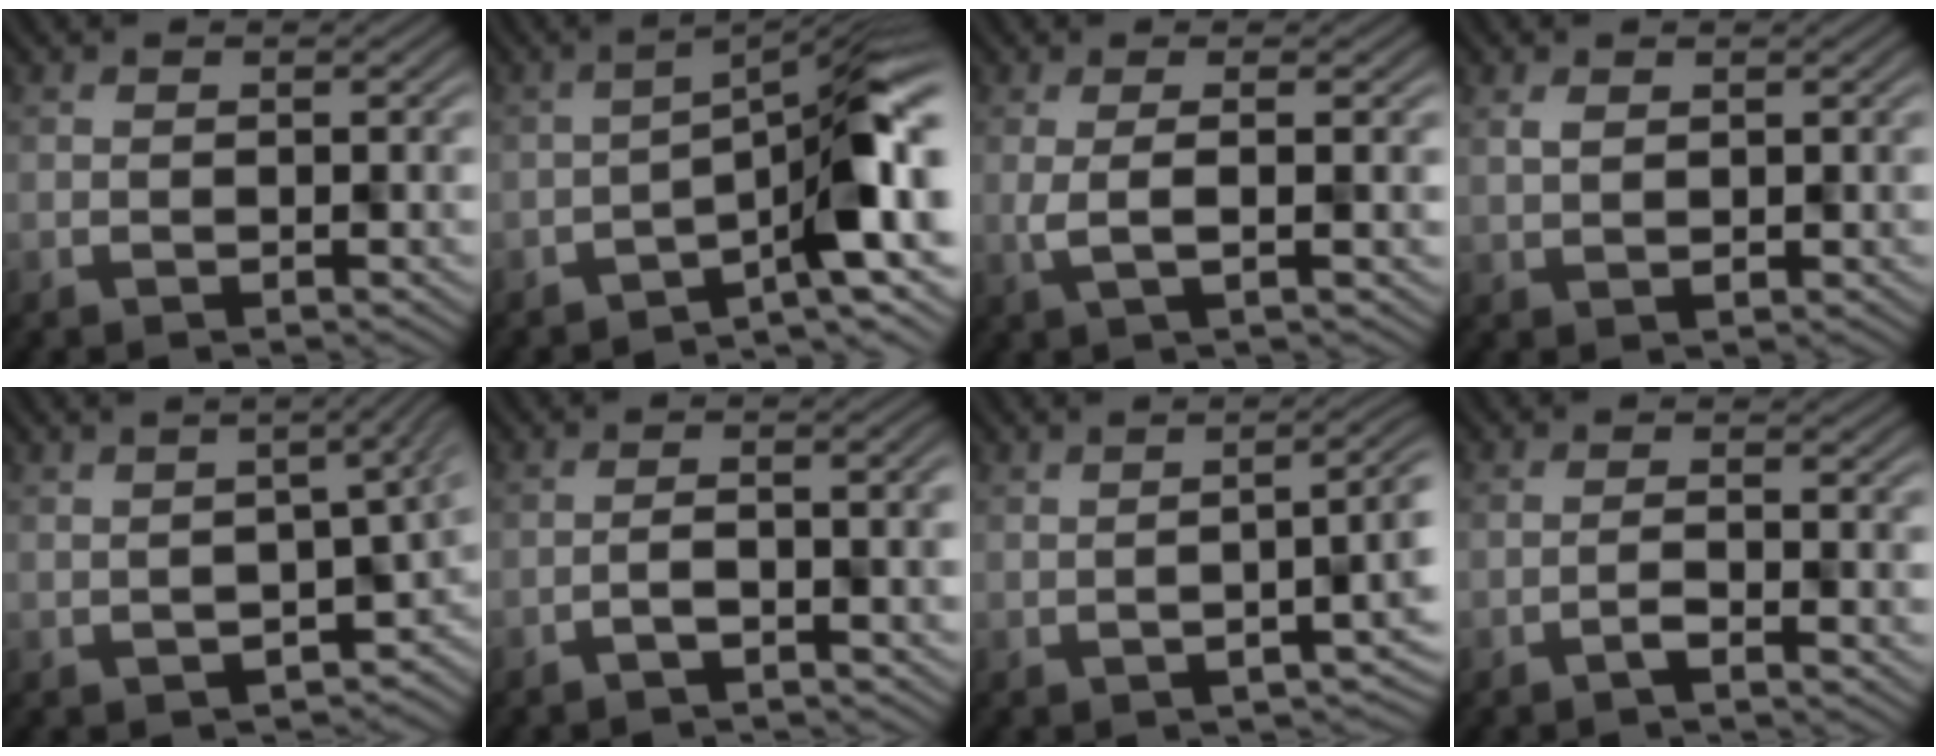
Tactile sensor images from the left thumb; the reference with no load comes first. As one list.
[{"total": 8.2, "force": [-2.4, 1.7, 7.7], "torque": [-0.098, 0.007, -0.037]}, {"total": 2.9, "force": [1.2, 0.3, 2.6], "torque": [-0.047, 0.002, 0.004]}, {"total": 1.8, "force": [1.5, 0.6, 0.7], "torque": [-0.019, -0.006, 0.025]}, {"total": 4.3, "force": [-0.4, 1.2, 4.1], "torque": [-0.061, -0.014, 0.004]}, {"total": 3.2, "force": [-1.8, 0.7, 2.5], "torque": [-0.027, 0.007, -0.032]}, {"total": 3.3, "force": [0.4, 0.9, 3.1], "torque": [-0.039, 0.005, 0.010]}, {"total": 0.6, "force": [0.0, -0.1, 0.6], "torque": [-0.011, 0.004, -0.014]}]